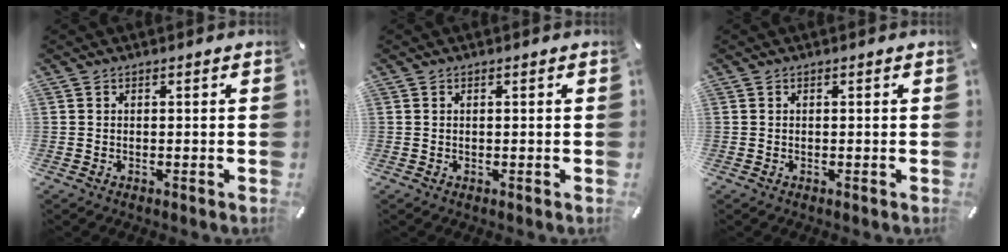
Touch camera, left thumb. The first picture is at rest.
{"total": 0.5, "force": [0.1, 0.1, 0.5], "torque": [-0.010, 0.000, 0.002]}
{"total": 0.0}